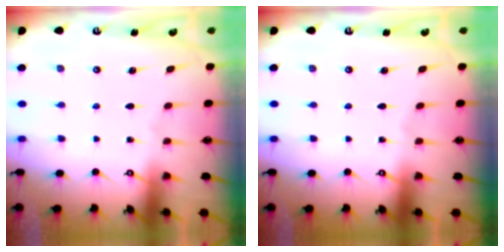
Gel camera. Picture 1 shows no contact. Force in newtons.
{"total": 0.0}